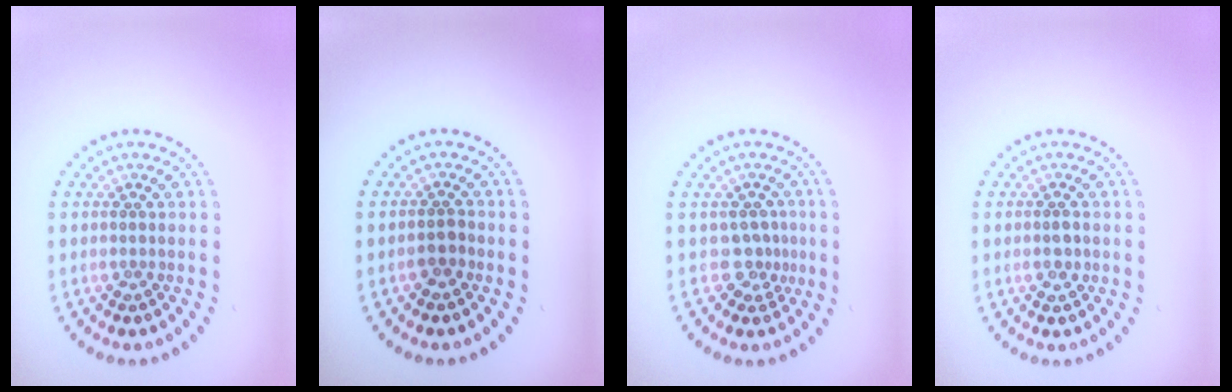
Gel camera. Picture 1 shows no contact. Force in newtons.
{"total": 1.4, "press": 1.2, "slide": 0.7}
{"total": 2.2, "press": 1.5, "slide": 1.6}
{"total": 1.2, "press": 1.2, "slide": 0.4}